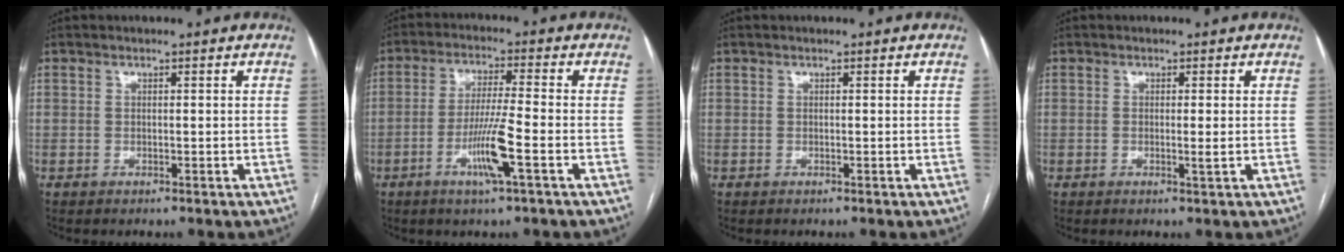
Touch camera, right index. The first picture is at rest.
{"total": 7.8, "force": [-3.0, -0.5, 7.2], "torque": [-0.140, -0.009, -0.058]}
{"total": 0.0}
{"total": 1.4, "force": [-0.2, -0.2, 1.4], "torque": [-0.023, -0.004, -0.003]}